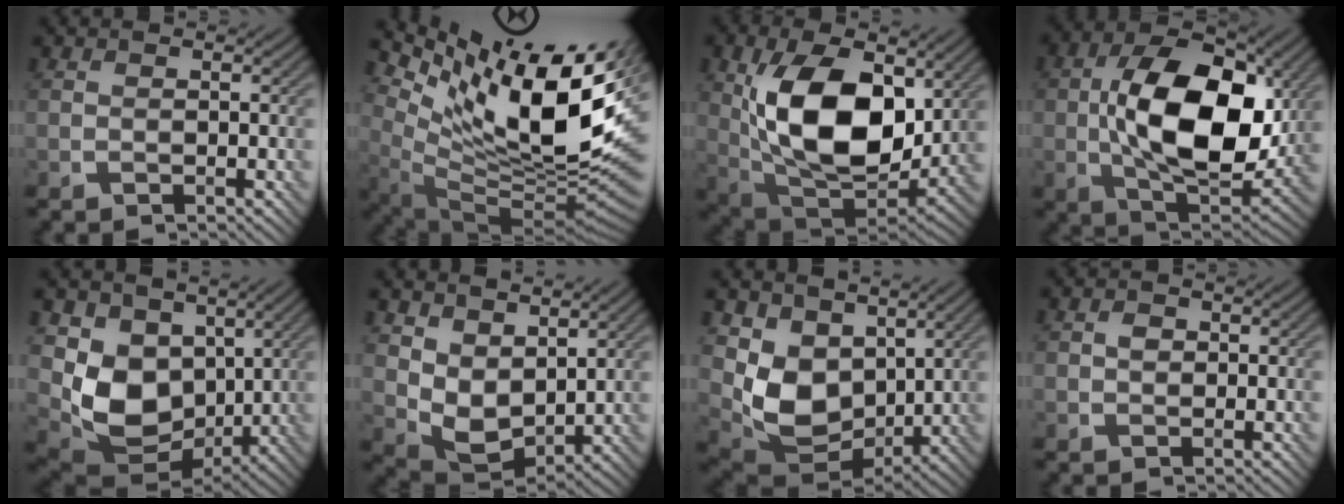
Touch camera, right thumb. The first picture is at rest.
{"total": 17.4, "force": [6.8, 6.3, 14.7], "torque": [-0.261, 0.005, 0.127]}
{"total": 15.7, "force": [3.1, 9.4, 12.2], "torque": [-0.236, -0.014, 0.067]}
{"total": 16.3, "force": [0.9, 9.6, 13.2], "torque": [-0.244, -0.001, 0.020]}
{"total": 9.1, "force": [1.5, 7.1, 5.6], "torque": [-0.135, -0.030, 0.034]}
{"total": 7.5, "force": [3.6, 4.6, 4.7], "torque": [-0.111, -0.010, 0.072]}
{"total": 8.6, "force": [2.5, 6.4, 5.2], "torque": [-0.130, -0.028, 0.053]}
{"total": 1.3, "force": [0.0, 1.1, 0.7], "torque": [-0.013, 0.000, -0.004]}